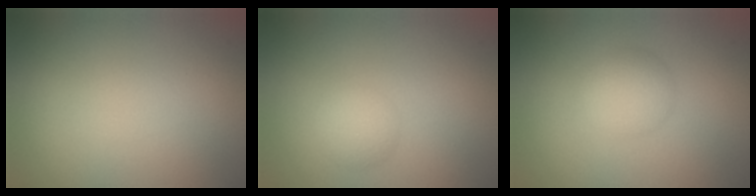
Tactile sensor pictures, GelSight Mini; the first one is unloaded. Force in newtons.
{"total": 1.9, "press": 1.9, "slide": 0.0}
{"total": 2.3, "press": 2.3, "slide": 0.1}